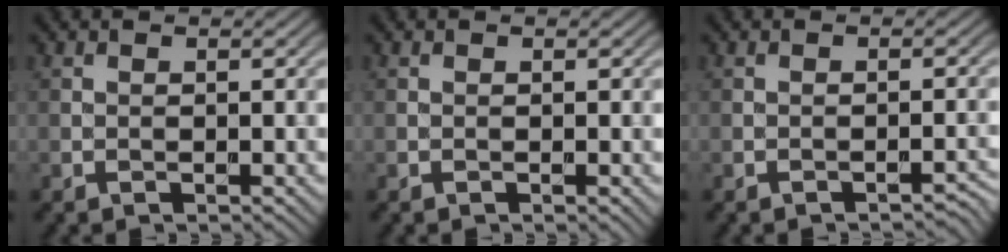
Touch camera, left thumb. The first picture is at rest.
{"total": 0.0}
{"total": 1.2, "force": [-1.2, 0.0, 0.4], "torque": [0.001, 0.009, -0.018]}